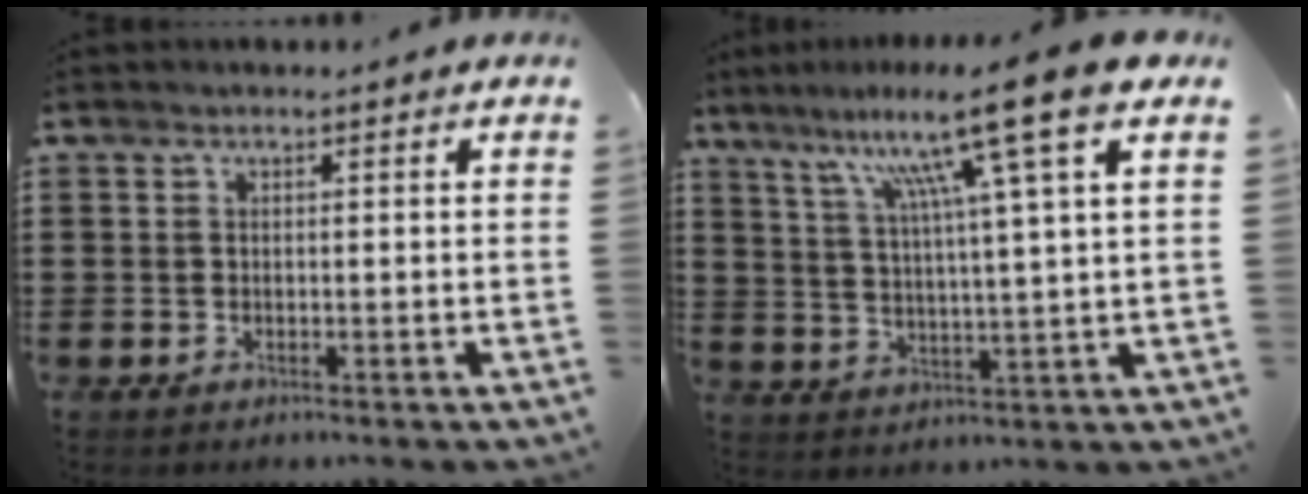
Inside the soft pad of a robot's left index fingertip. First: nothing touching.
{"total": 12.9, "force": [8.0, -1.0, 10.1], "torque": [-0.202, -0.028, 0.117]}